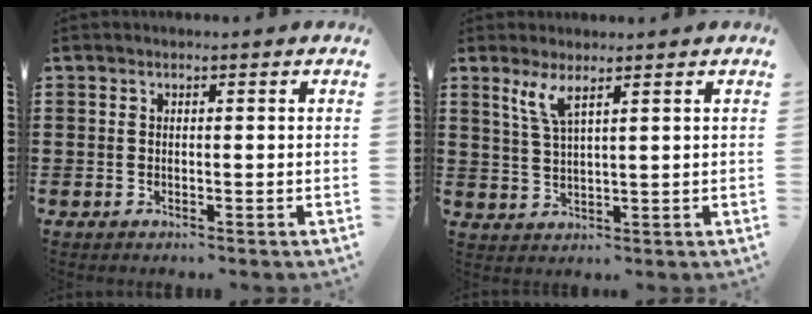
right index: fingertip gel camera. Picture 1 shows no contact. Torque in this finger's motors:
{"motor_torque": [0.51, 0.17, 0.14, 0.08]}